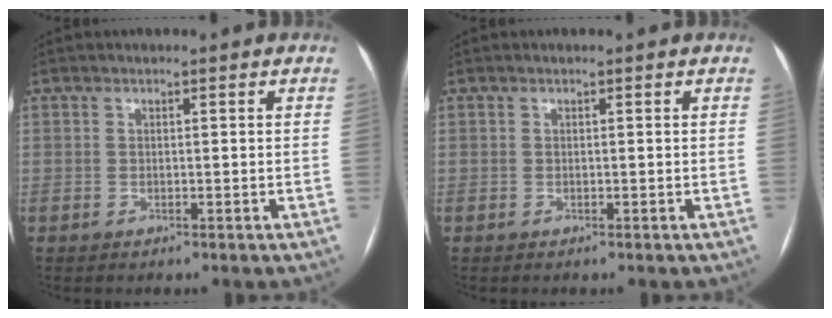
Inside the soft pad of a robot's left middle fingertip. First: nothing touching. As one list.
[{"total": 0.0}]